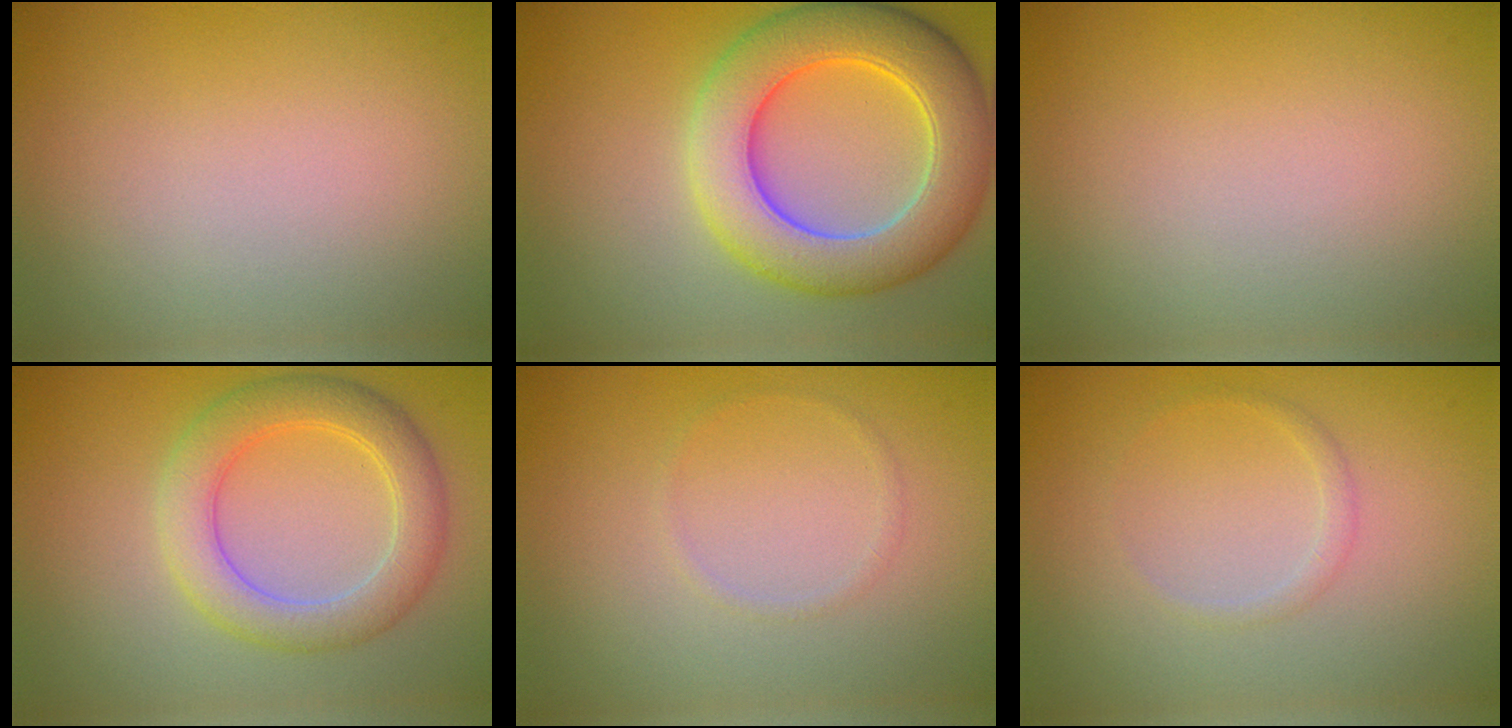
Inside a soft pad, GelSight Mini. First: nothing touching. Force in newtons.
{"total": 9.0, "press": 9.0, "slide": 0.3}
{"total": 0.0}
{"total": 4.8, "press": 4.8, "slide": 0.2}
{"total": 0.6, "press": 0.6, "slide": 0.1}
{"total": 0.9, "press": 0.9, "slide": 0.0}